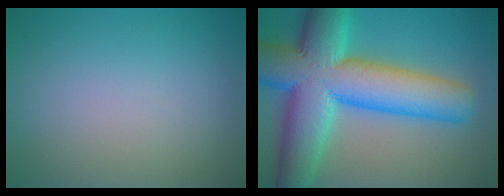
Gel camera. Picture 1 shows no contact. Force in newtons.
{"total": 14.7, "press": 14.7, "slide": 0.4}